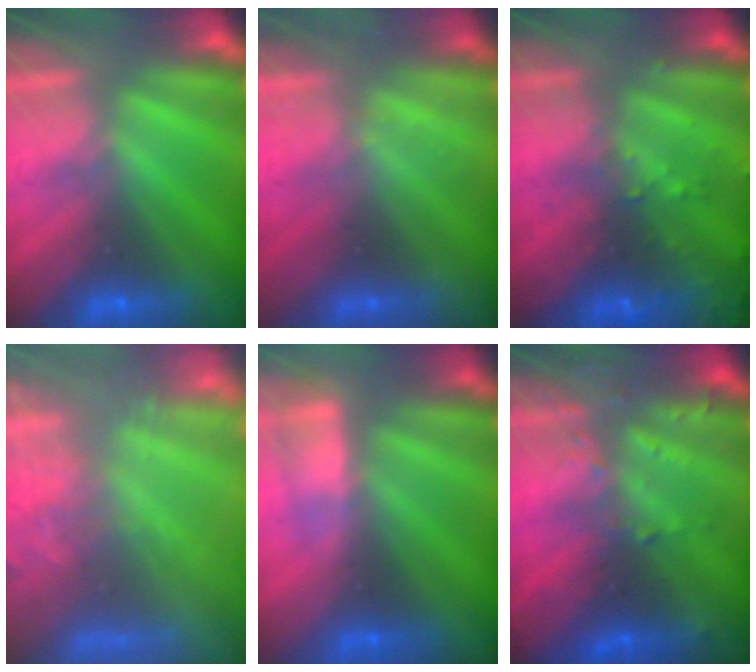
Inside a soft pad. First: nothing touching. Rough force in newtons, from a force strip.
{"total": 2.2}
{"total": 9.3}
{"total": 7.8}
{"total": 3.0}
{"total": 3.2}